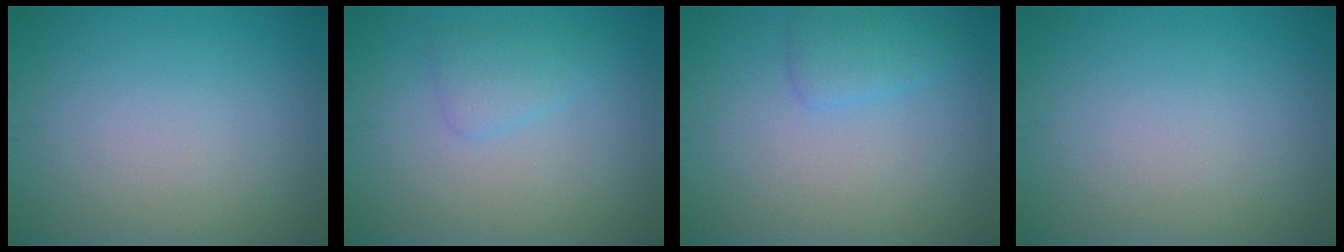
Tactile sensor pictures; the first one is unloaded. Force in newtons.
{"total": 1.8, "press": 1.8, "slide": 0.0}
{"total": 1.9, "press": 1.9, "slide": 0.2}
{"total": 0.0}